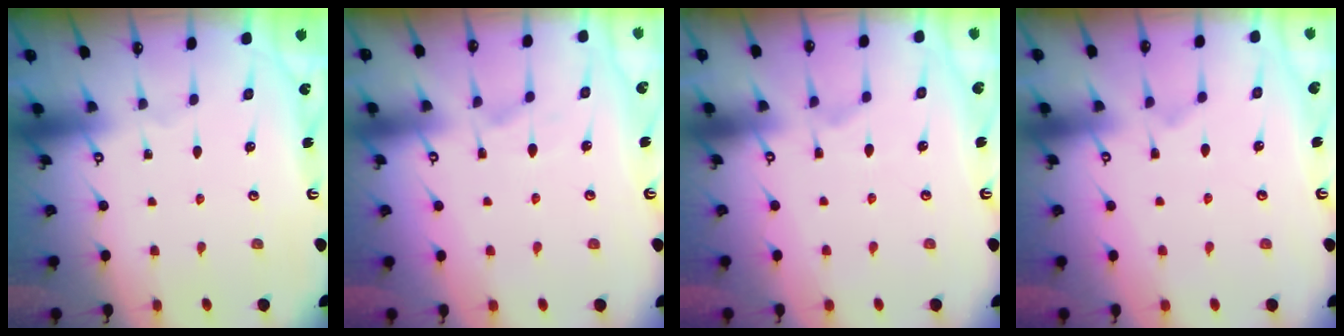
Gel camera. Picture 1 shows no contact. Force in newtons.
{"total": 1.9, "press": 1.4, "slide": 1.2}
{"total": 5.7, "press": 5.6, "slide": 1.4}
{"total": 2.3, "press": 2.0, "slide": 1.1}